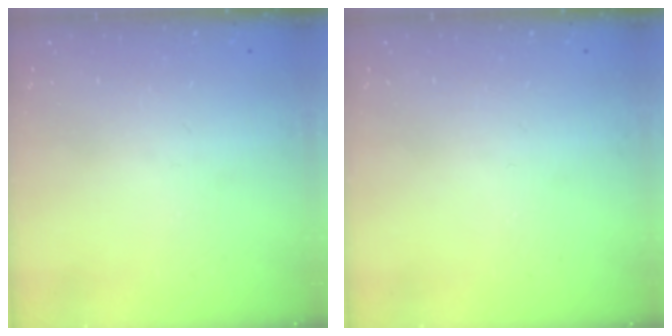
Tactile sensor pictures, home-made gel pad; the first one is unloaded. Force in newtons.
{"total": 0.0}